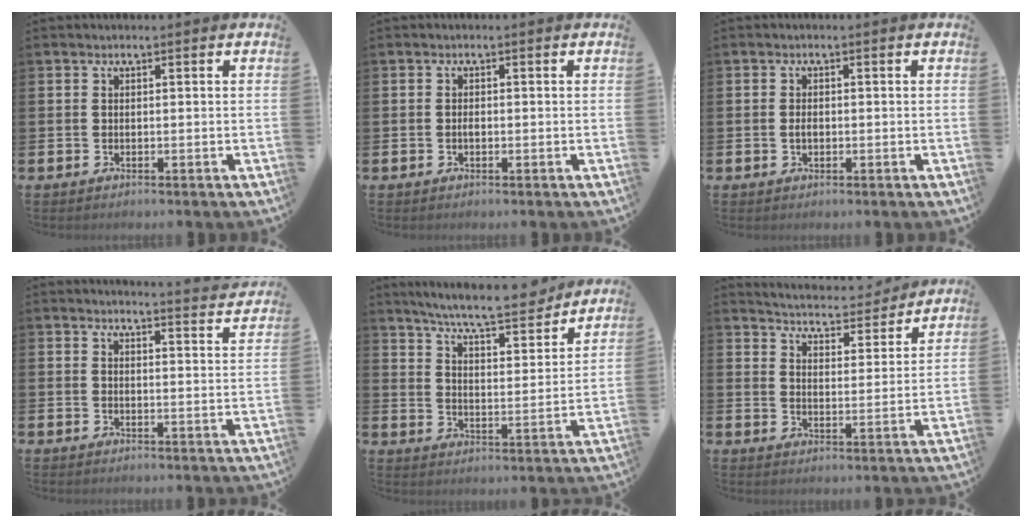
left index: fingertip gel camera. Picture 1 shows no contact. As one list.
[{"total": 0.7, "force": [-0.2, 0.4, 0.6], "torque": [-0.008, -0.002, -0.005]}, {"total": 1.3, "force": [-0.2, 0.8, 1.0], "torque": [-0.015, 0.004, -0.006]}, {"total": 3.6, "force": [3.6, -0.4, 0.1], "torque": [0.008, -0.034, 0.060]}, {"total": 8.6, "force": [8.0, 0.5, 2.9], "torque": [-0.080, -0.052, 0.140]}, {"total": 5.1, "force": [5.0, 0.7, 0.4], "torque": [-0.026, -0.042, 0.084]}]